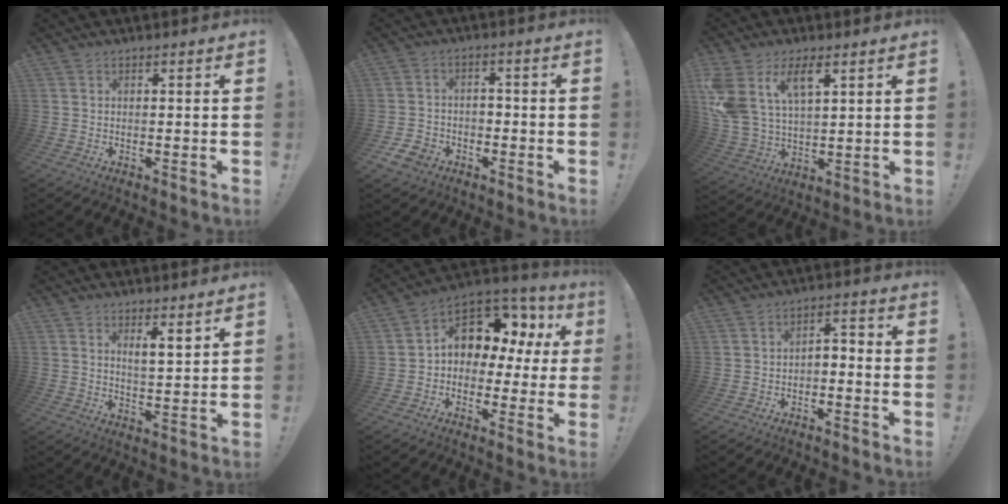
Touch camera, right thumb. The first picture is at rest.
{"total": 6.9, "force": [-4.2, 4.8, 2.6], "torque": [-0.057, 0.024, -0.078]}
{"total": 12.5, "force": [6.9, 6.7, 8.1], "torque": [-0.178, -0.031, 0.128]}
{"total": 5.6, "force": [4.3, 0.5, 3.4], "torque": [-0.041, -0.035, 0.069]}
{"total": 11.6, "force": [4.3, 8.2, 7.0], "torque": [-0.104, -0.029, 0.077]}
{"total": 3.9, "force": [-3.2, 1.6, 1.7], "torque": [-0.022, 0.015, -0.059]}